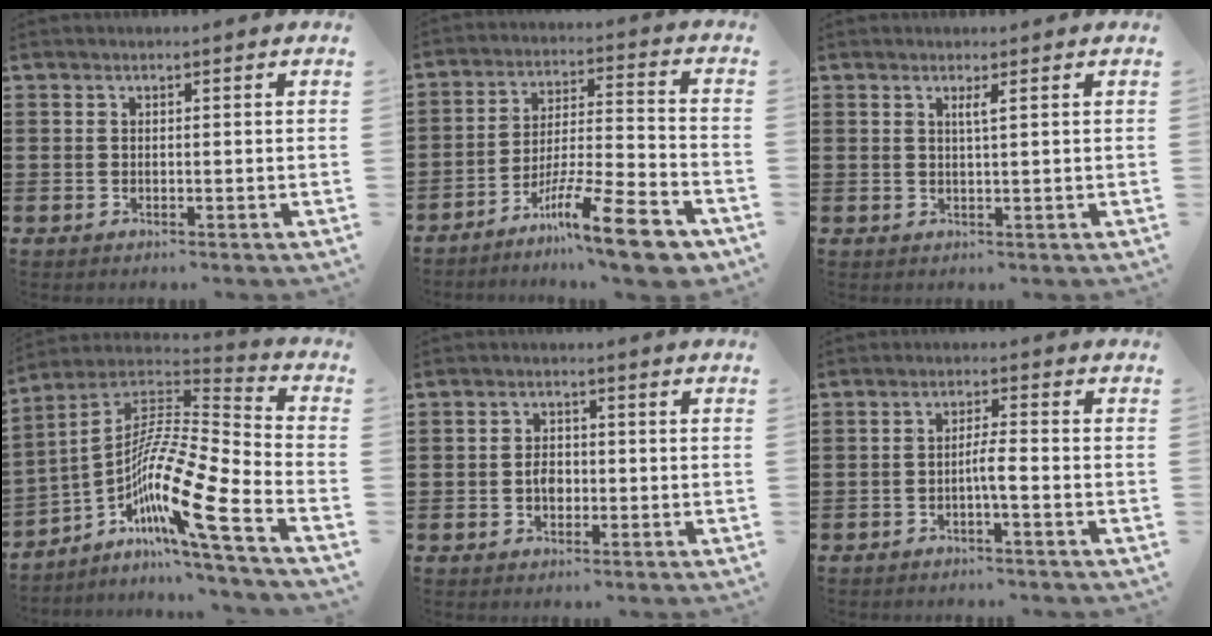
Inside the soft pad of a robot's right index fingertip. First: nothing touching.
{"total": 13.7, "force": [-9.6, 1.5, 9.6], "torque": [-0.144, 0.031, -0.169]}
{"total": 1.4, "force": [0.5, -0.1, 1.3], "torque": [-0.025, -0.002, 0.008]}
{"total": 13.3, "force": [-6.7, 1.2, 11.5], "torque": [-0.238, -0.027, -0.139]}
{"total": 2.5, "force": [-0.5, 1.7, 1.7], "torque": [-0.027, 0.001, -0.012]}
{"total": 3.0, "force": [-1.3, 0.1, 2.7], "torque": [-0.056, -0.004, -0.027]}